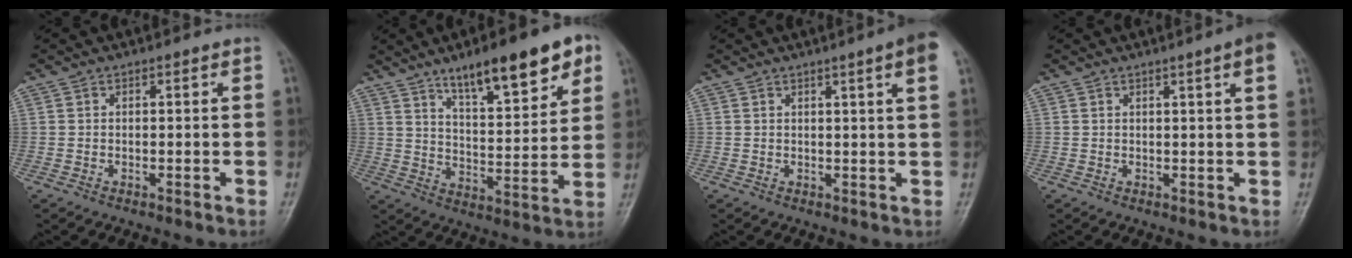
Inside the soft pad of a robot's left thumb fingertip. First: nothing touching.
{"total": 16.6, "force": [10.0, 5.0, 12.3], "torque": [-0.152, -0.040, 0.159]}
{"total": 5.2, "force": [2.4, -0.2, 4.6], "torque": [-0.058, -0.005, 0.029]}
{"total": 4.1, "force": [1.8, -0.3, 3.7], "torque": [-0.049, -0.004, 0.022]}